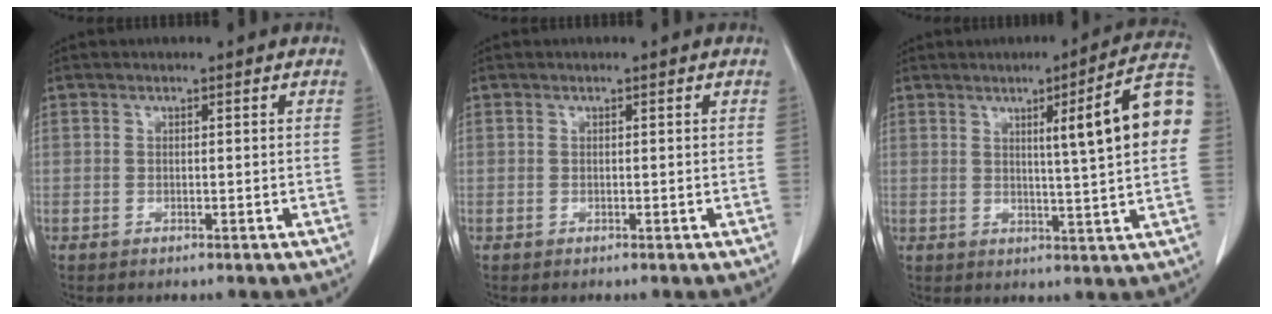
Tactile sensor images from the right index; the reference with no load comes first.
{"total": 0.0}
{"total": 12.6, "force": [2.6, -0.6, 12.3], "torque": [-0.166, 0.012, 0.030]}